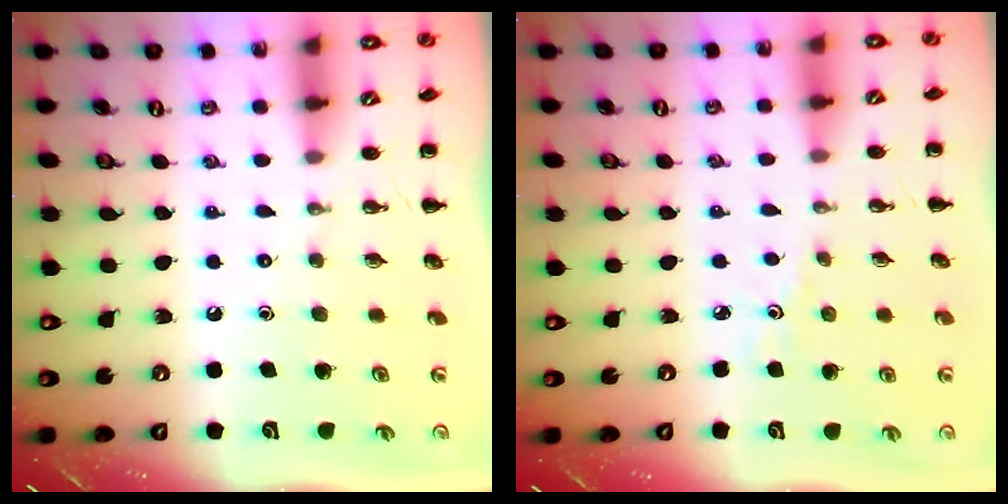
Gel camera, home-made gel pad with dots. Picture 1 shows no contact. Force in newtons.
{"total": 2.2, "press": 2.1, "slide": 0.7}